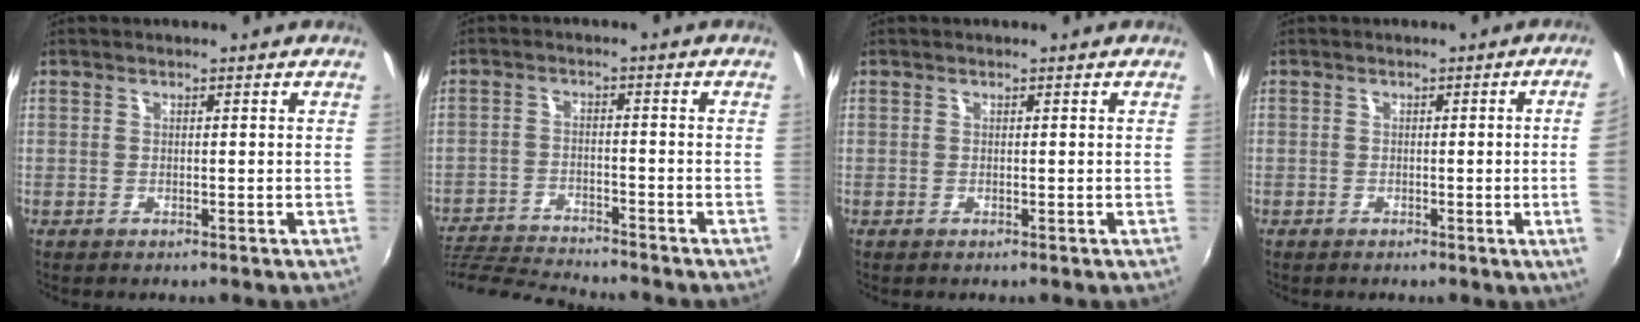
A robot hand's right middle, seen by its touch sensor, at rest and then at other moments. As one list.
[{"total": 12.7, "force": [-11.9, 1.5, 4.2], "torque": [-0.110, -0.015, -0.210]}, {"total": 0.0}, {"total": 4.8, "force": [0.1, -1.8, 4.4], "torque": [-0.068, -0.008, 0.007]}]